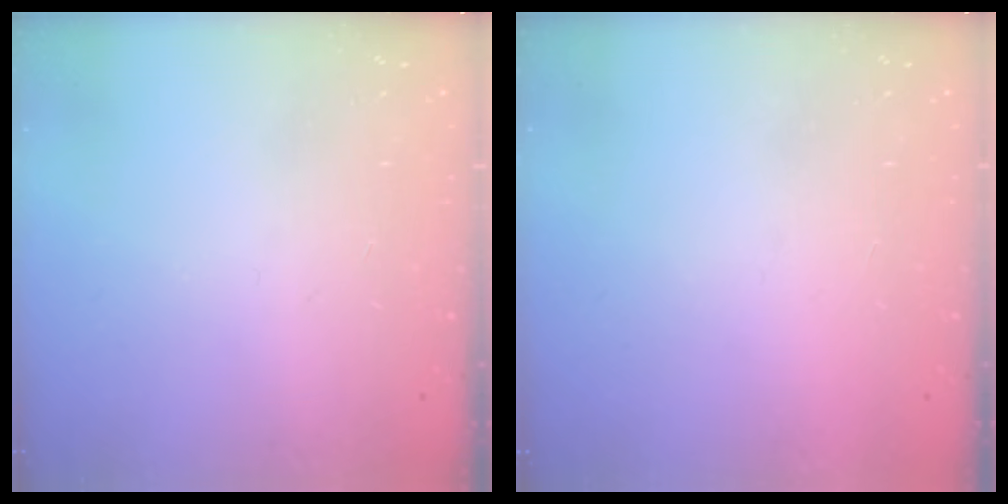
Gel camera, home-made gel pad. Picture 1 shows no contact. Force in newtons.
{"total": 1.5, "press": 1.5, "slide": 0.1}